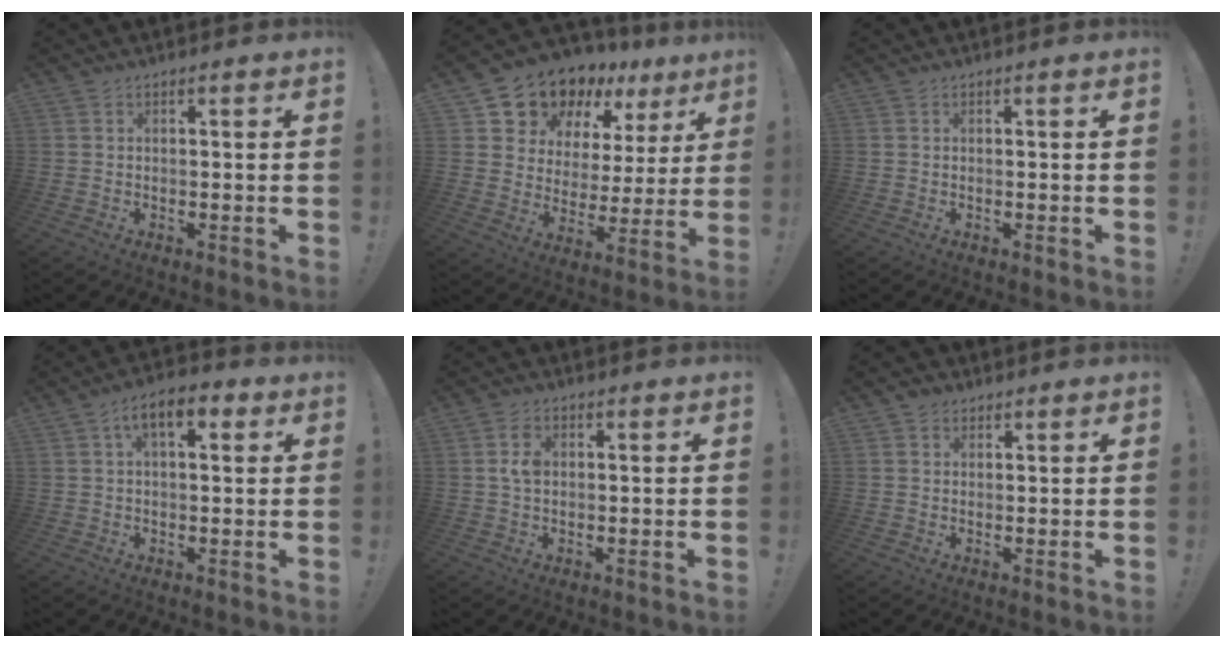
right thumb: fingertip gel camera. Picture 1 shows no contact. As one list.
[{"total": 13.8, "force": [11.5, 6.9, 3.1], "torque": [-0.065, -0.097, 0.215]}, {"total": 0.0}, {"total": 8.0, "force": [2.8, 3.9, 6.5], "torque": [-0.096, 0.004, 0.046]}, {"total": 4.6, "force": [0.8, 3.0, 3.3], "torque": [-0.052, 0.005, 0.013]}, {"total": 2.5, "force": [1.4, 1.9, 0.5], "torque": [-0.003, -0.004, 0.025]}]